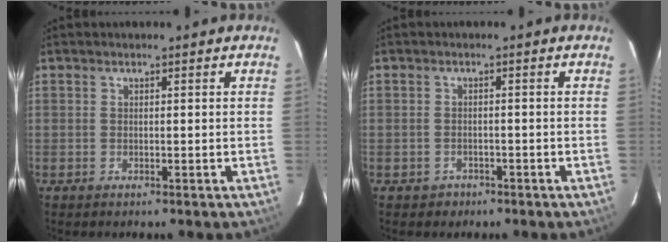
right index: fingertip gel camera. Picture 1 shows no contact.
{"total": 2.6, "force": [-1.5, 2.1, 0.2], "torque": [-0.012, 0.005, -0.017]}